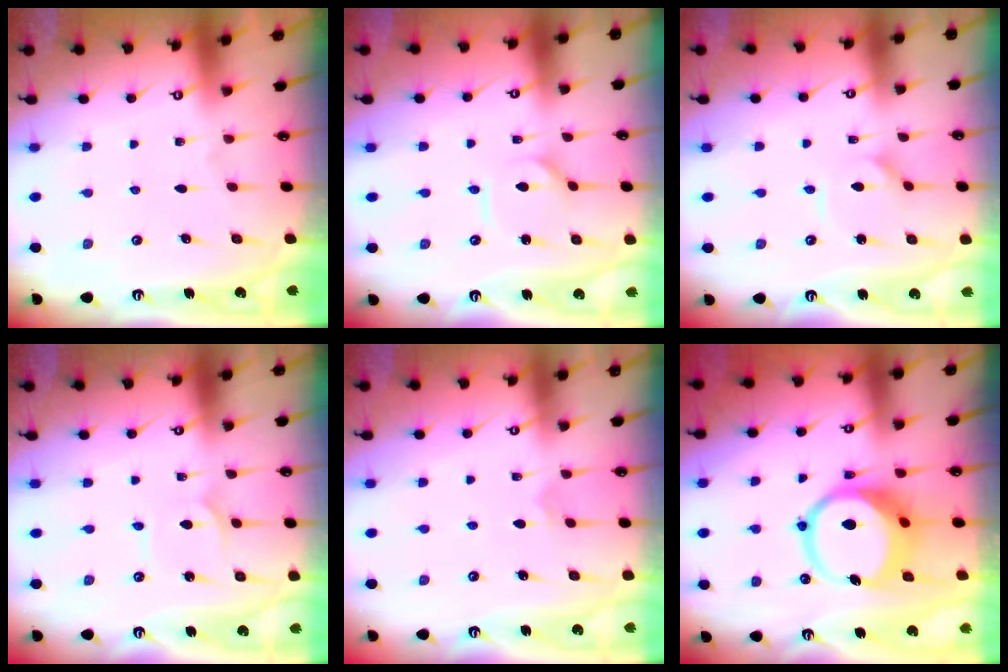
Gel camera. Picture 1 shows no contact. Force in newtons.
{"total": 2.2, "press": 2.2, "slide": 0.4}
{"total": 2.6, "press": 2.6, "slide": 0.4}
{"total": 1.7, "press": 1.6, "slide": 0.1}
{"total": 3.8, "press": 3.8, "slide": 0.3}
{"total": 13.2, "press": 13.2, "slide": 1.5}